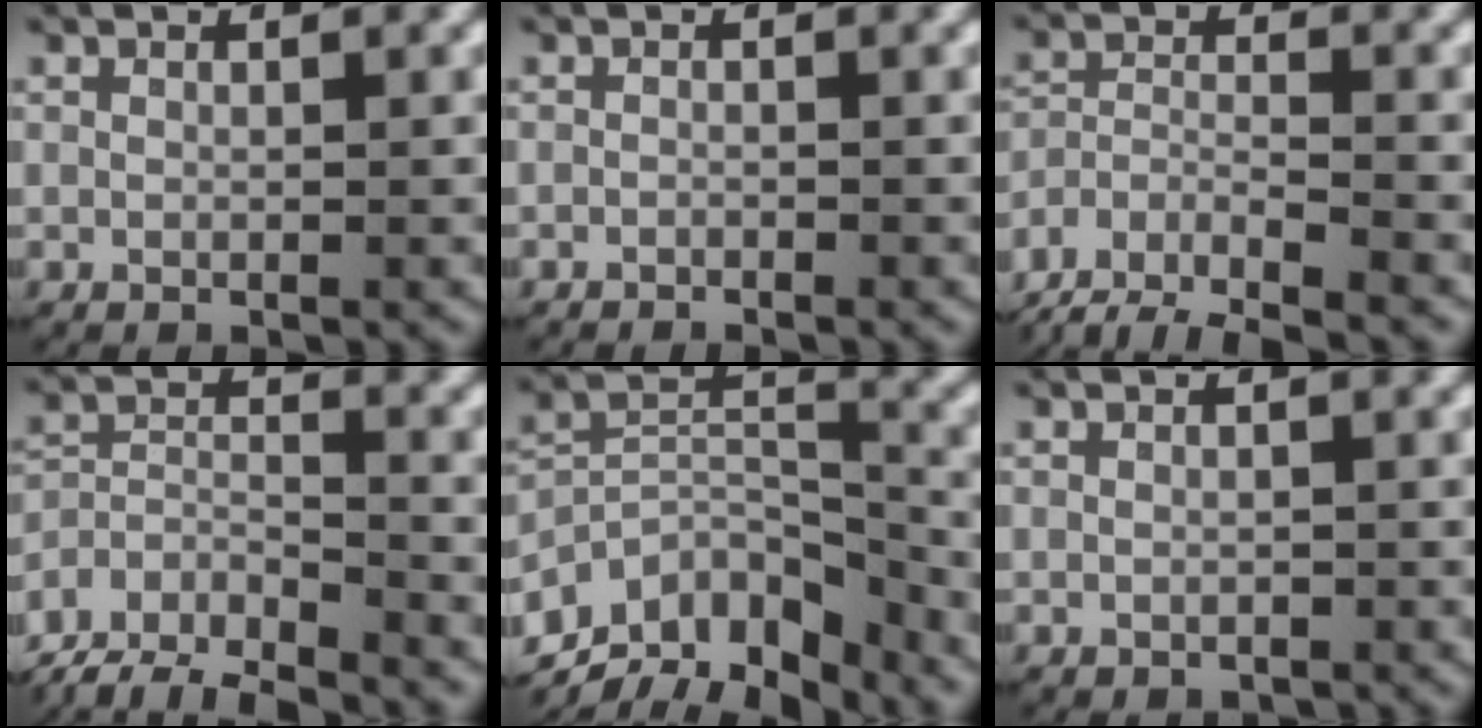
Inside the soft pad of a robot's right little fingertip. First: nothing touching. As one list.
[{"total": 0.8, "force": [-0.8, 0.1, 0.0], "torque": [-0.002, -0.005, -0.014]}, {"total": 7.7, "force": [-5.5, 4.9, 2.3], "torque": [-0.060, -0.024, -0.094]}, {"total": 10.1, "force": [-7.1, 6.7, 2.5], "torque": [-0.071, -0.038, -0.122]}, {"total": 13.3, "force": [-6.8, 9.0, 7.2], "torque": [-0.118, -0.032, -0.101]}, {"total": 0.8, "force": [-0.3, 0.7, 0.3], "torque": [-0.006, -0.004, -0.001]}]